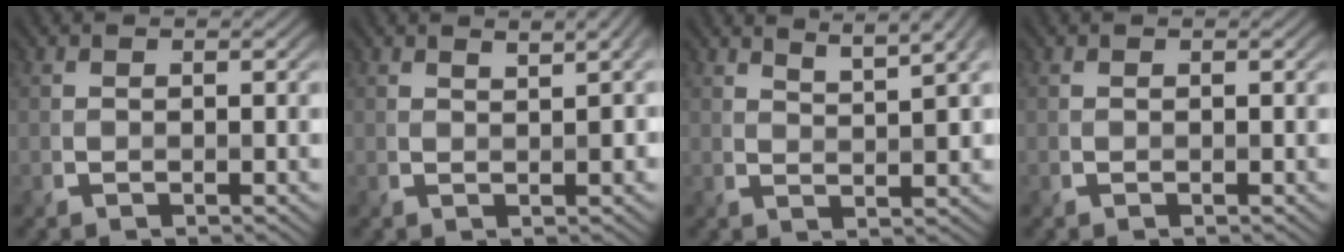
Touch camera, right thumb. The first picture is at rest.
{"total": 2.5, "force": [1.4, 0.5, 2.0], "torque": [-0.030, 0.005, 0.022]}
{"total": 5.3, "force": [3.8, 0.8, 3.5], "torque": [-0.063, 0.008, 0.067]}
{"total": 0.0}